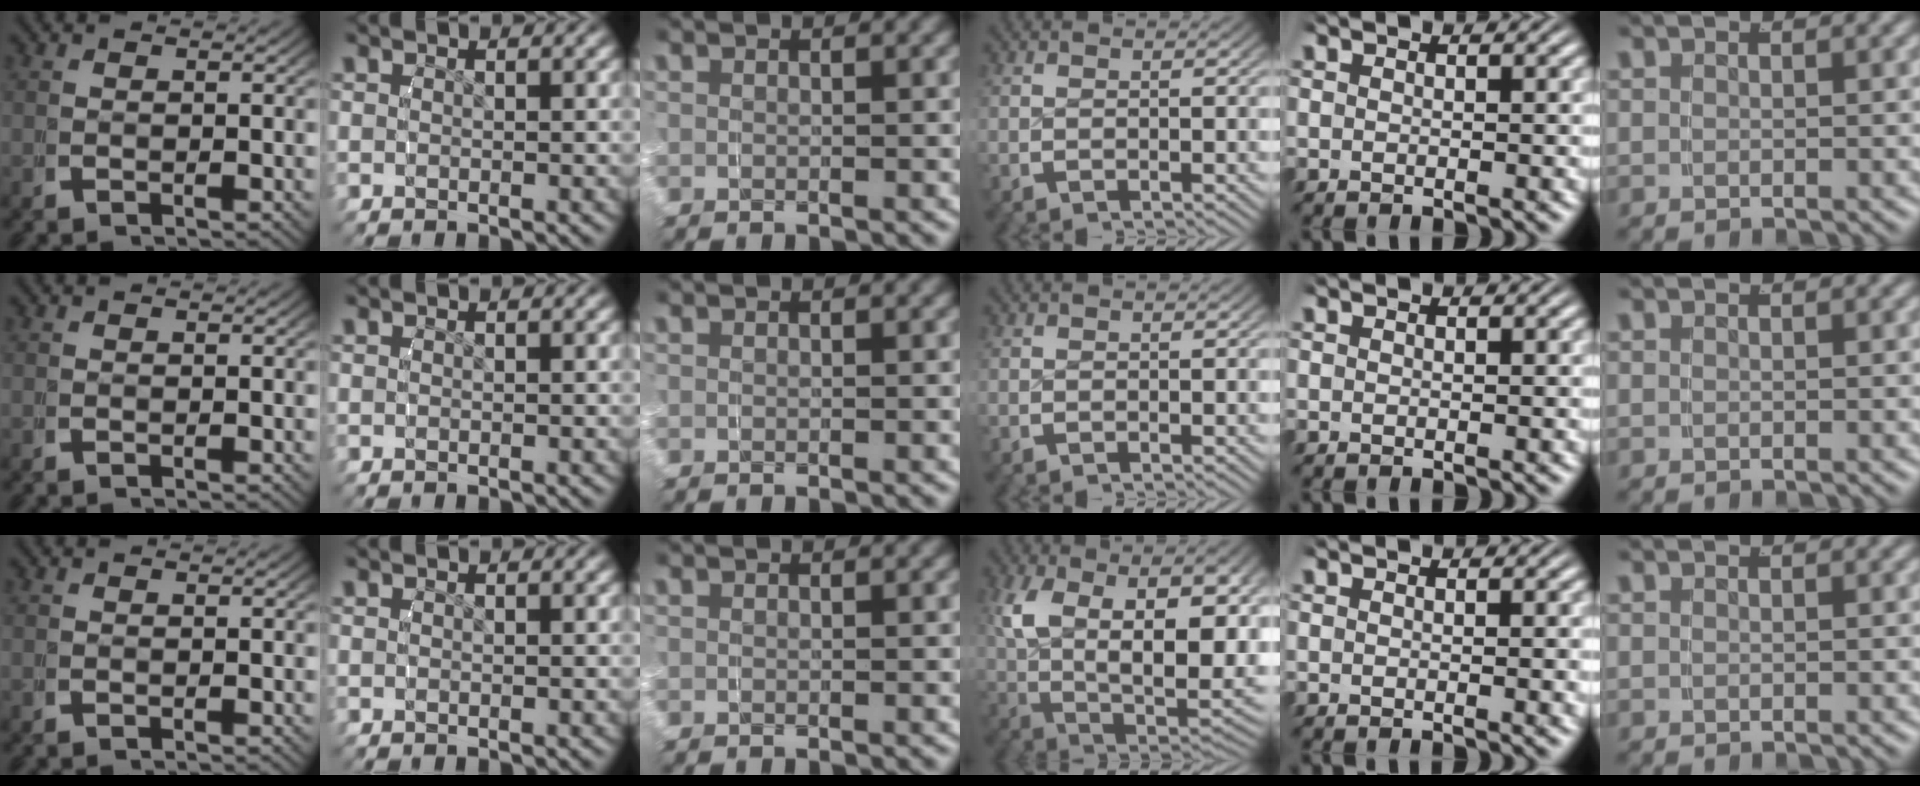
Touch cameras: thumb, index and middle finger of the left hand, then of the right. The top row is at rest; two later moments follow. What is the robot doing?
{"motion": "grasp_and_lifting", "object": "water bottle"}